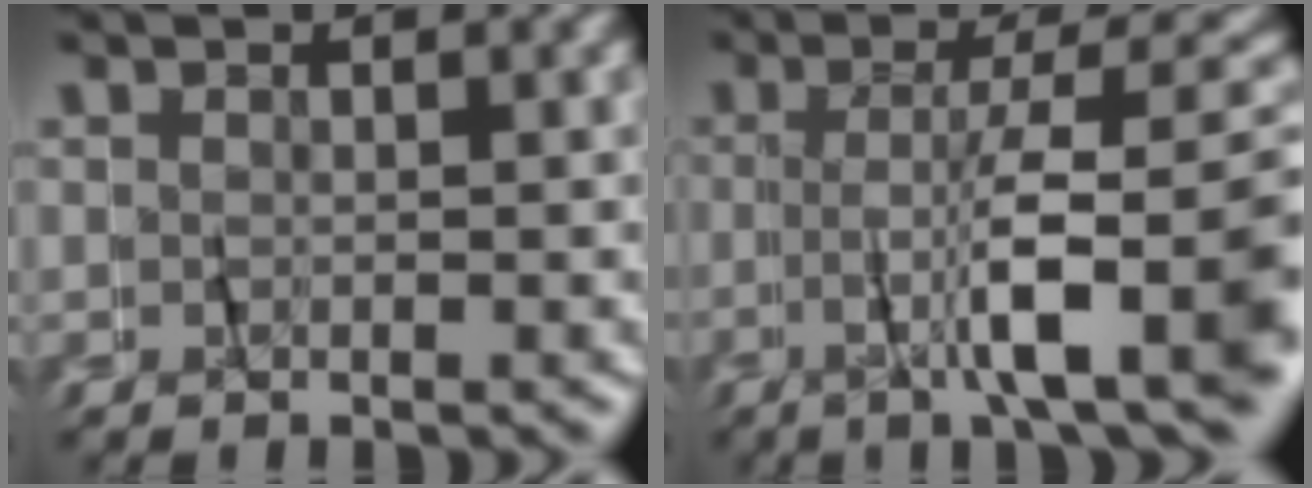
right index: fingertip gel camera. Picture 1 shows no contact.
{"total": 8.6, "force": [-2.5, 1.3, 8.1], "torque": [-0.121, -0.001, -0.040]}